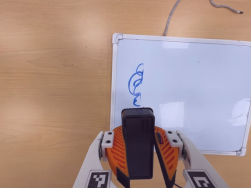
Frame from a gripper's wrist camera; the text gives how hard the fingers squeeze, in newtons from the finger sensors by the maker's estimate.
{"total": 10.5, "left": 10.6, "right": 10.4}